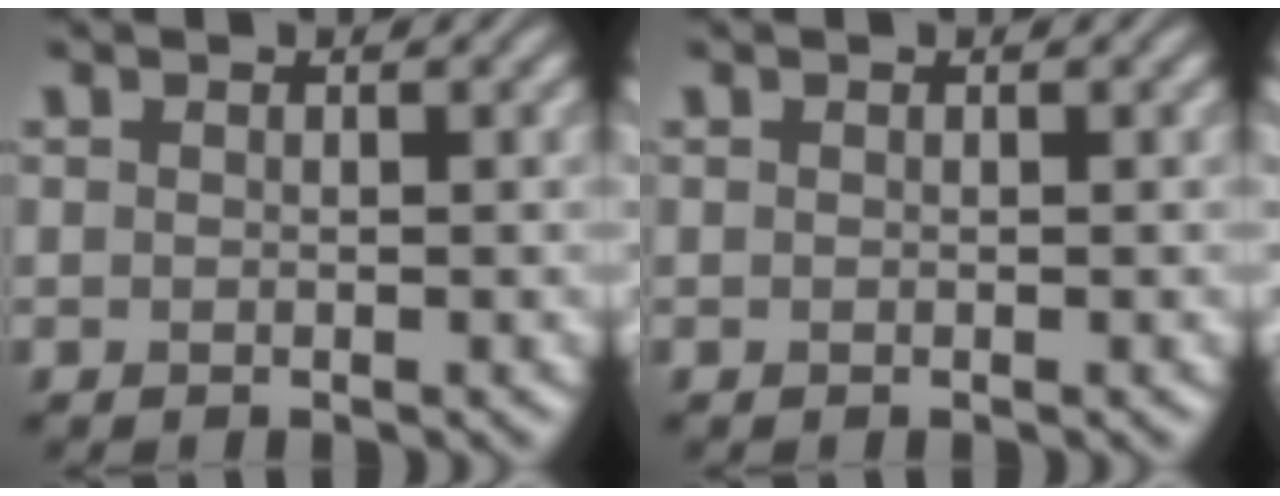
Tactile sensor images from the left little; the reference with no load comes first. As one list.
[{"total": 0.0}]